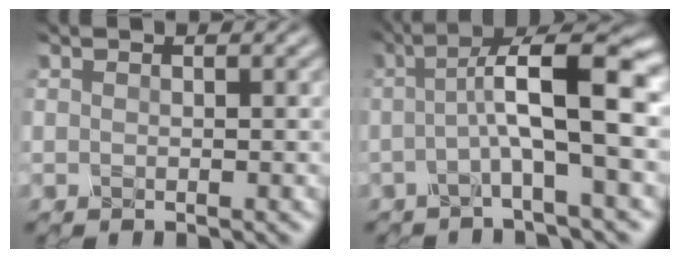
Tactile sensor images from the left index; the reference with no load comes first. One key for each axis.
{"total": 7.5, "fx": -0.1, "fy": 1.6, "fz": 7.3, "tx": -0.110, "ty": 0.018, "tz": -0.013}